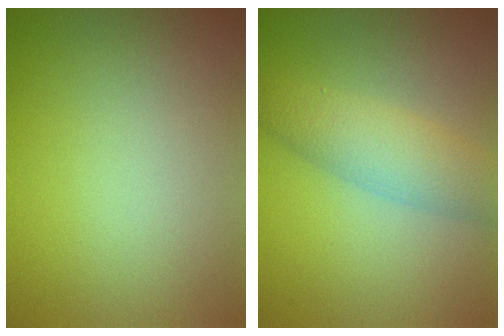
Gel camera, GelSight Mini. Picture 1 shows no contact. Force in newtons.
{"total": 4.5, "press": 4.5, "slide": 0.0}